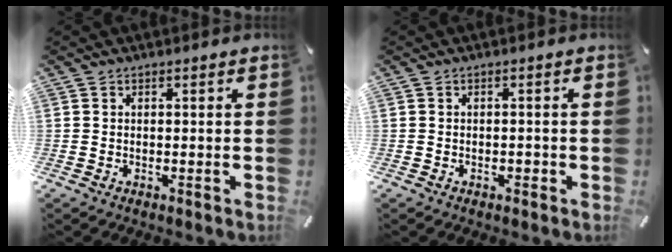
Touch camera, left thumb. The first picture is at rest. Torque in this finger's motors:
{"motor_torque": [-0.13, 0.30, 0.04, 0.03, 0.06]}